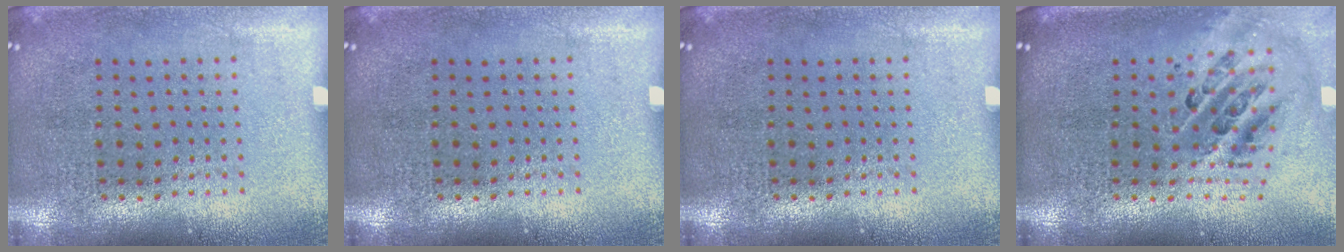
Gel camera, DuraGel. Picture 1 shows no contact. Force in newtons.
{"total": 0.0}
{"total": 0.0}
{"total": 1.6, "press": 1.4, "slide": 0.8}